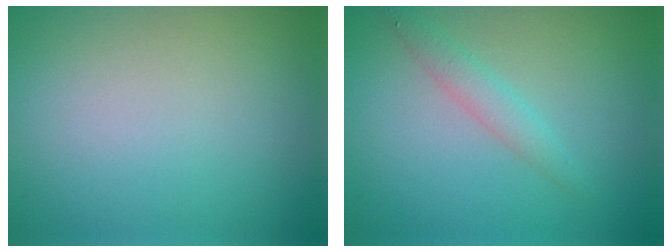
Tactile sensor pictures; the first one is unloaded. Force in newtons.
{"total": 1.7, "press": 1.7, "slide": 0.1}